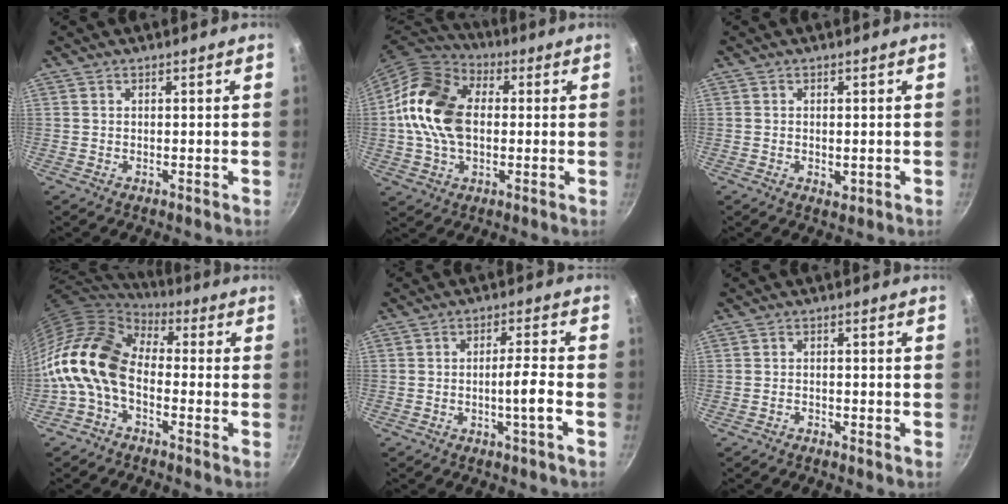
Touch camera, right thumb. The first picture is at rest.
{"total": 17.7, "force": [0.9, 12.3, 12.6], "torque": [-0.217, 0.023, 0.002]}
{"total": 1.8, "force": [-0.2, 1.2, 1.4], "torque": [-0.020, -0.004, -0.002]}
{"total": 15.3, "force": [-2.5, 9.9, 11.5], "torque": [-0.203, 0.035, -0.069]}
{"total": 4.6, "force": [-1.9, -0.2, 4.2], "torque": [-0.078, 0.020, -0.033]}
{"total": 1.2, "force": [-1.1, 0.4, 0.2], "torque": [-0.009, 0.016, -0.021]}